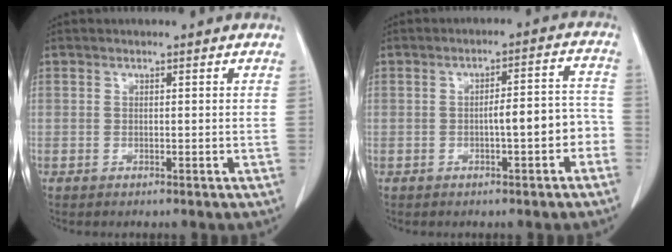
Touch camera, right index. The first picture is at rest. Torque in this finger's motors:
{"motor_torque": [1.07, -0.42, 0.48, 0.11]}